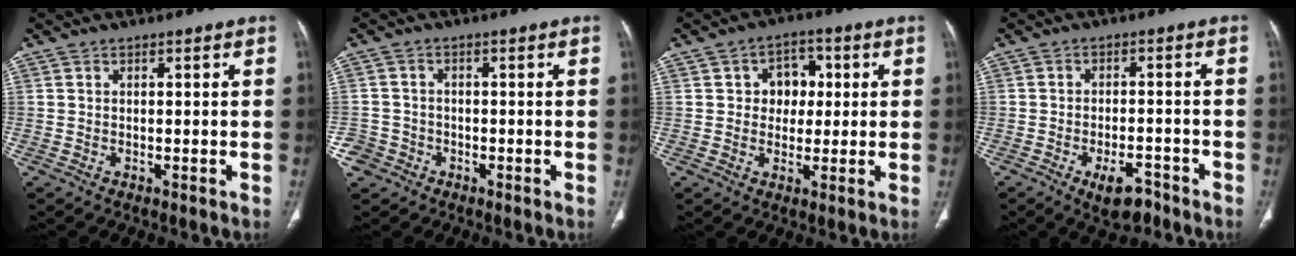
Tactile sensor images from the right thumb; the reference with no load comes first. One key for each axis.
{"total": 3.7, "fx": -2.0, "fy": 3.2, "fz": 0.1, "tx": 0.011, "ty": 0.019, "tz": -0.039}
{"total": 11.8, "fx": 1.9, "fy": 8.7, "fz": 7.7, "tx": -0.068, "ty": 0.018, "tz": 0.023}
{"total": 6.2, "fx": -3.9, "fy": 2.9, "fz": 3.9, "tx": -0.052, "ty": 0.019, "tz": -0.055}